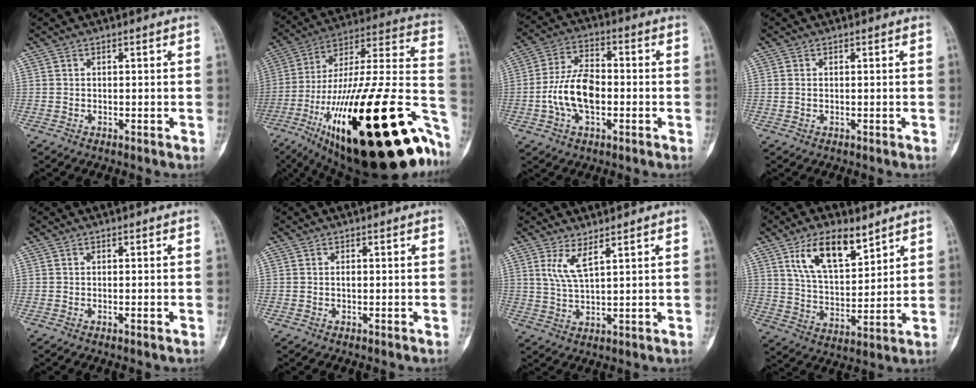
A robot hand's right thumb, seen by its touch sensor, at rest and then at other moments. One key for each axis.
{"total": 45.8, "fx": -18.6, "fy": 14.5, "fz": 39.2, "tx": -0.542, "ty": 0.063, "tz": -0.293}
{"total": 11.3, "fx": -1.9, "fy": 6.4, "fz": 9.1, "tx": -0.168, "ty": 0.026, "tz": -0.041}
{"total": 0.8, "fx": 0.1, "fy": 0.6, "fz": 0.5, "tx": -0.009, "ty": 0.000, "tz": 0.003}
{"total": 0.8, "fx": -0.3, "fy": 0.1, "fz": 0.7, "tx": -0.014, "ty": -0.001, "tz": -0.003}
{"total": 0.7, "fx": 0.1, "fy": 0.4, "fz": 0.6, "tx": -0.007, "ty": 0.001, "tz": 0.002}
{"total": 4.7, "fx": 2.7, "fy": 1.0, "fz": 3.8, "tx": -0.082, "ty": -0.024, "tz": 0.064}
{"total": 13.1, "fx": 7.5, "fy": 6.0, "fz": 8.8, "tx": -0.133, "ty": -0.039, "tz": 0.144}